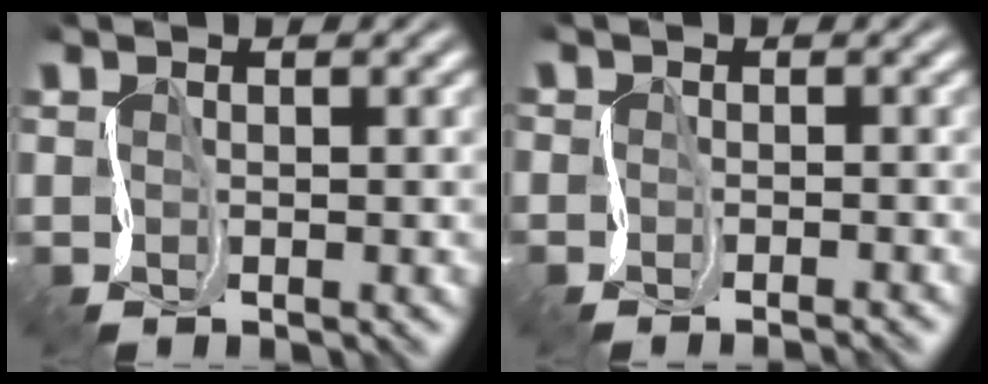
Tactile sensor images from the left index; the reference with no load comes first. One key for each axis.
{"total": 1.5, "fx": -1.4, "fy": 0.6, "fz": -0.3, "tx": 0.022, "ty": -0.005, "tz": -0.029}